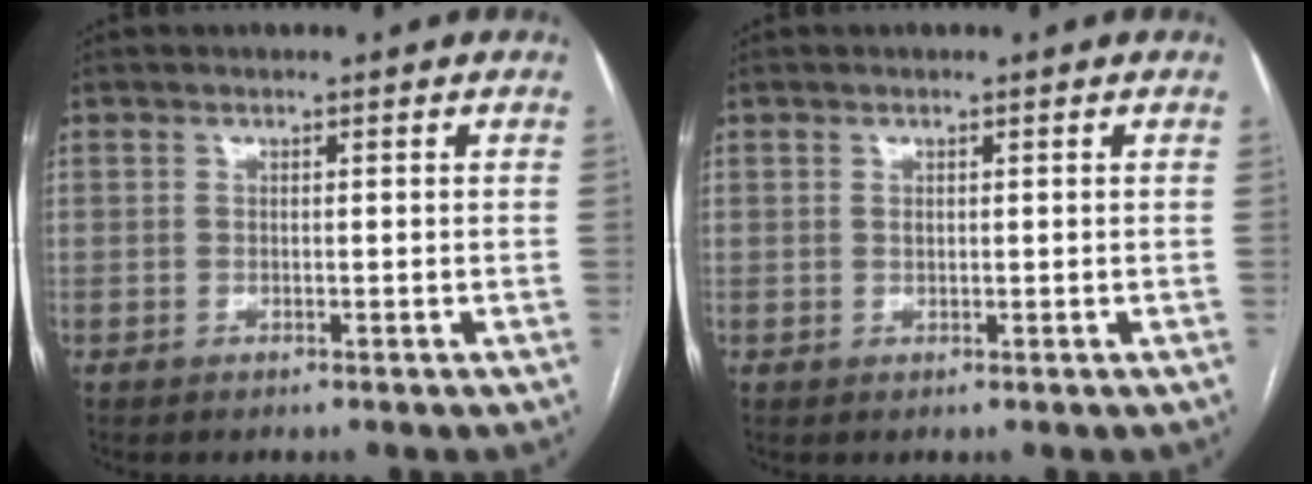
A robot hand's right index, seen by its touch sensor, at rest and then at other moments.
{"total": 0.6, "force": [0.2, 0.3, 0.4], "torque": [-0.011, -0.001, 0.006]}